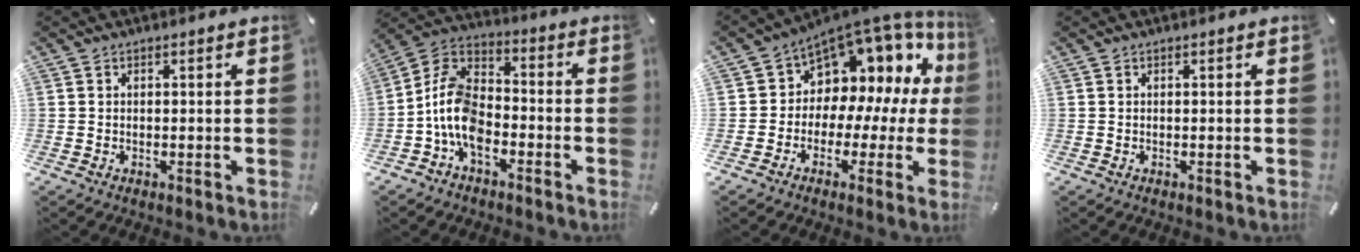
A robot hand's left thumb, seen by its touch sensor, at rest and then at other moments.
{"total": 11.0, "force": [-5.2, 6.7, 6.9], "torque": [-0.161, 0.014, -0.105]}
{"total": 9.0, "force": [4.4, 7.2, 3.0], "torque": [-0.055, -0.066, 0.078]}
{"total": 0.0}